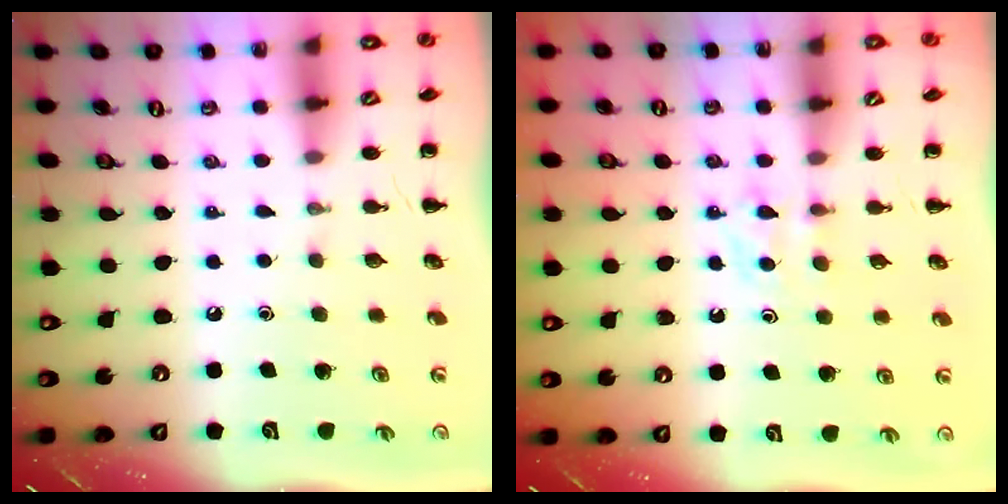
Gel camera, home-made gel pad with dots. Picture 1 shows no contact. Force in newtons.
{"total": 4.1, "press": 3.9, "slide": 1.3}